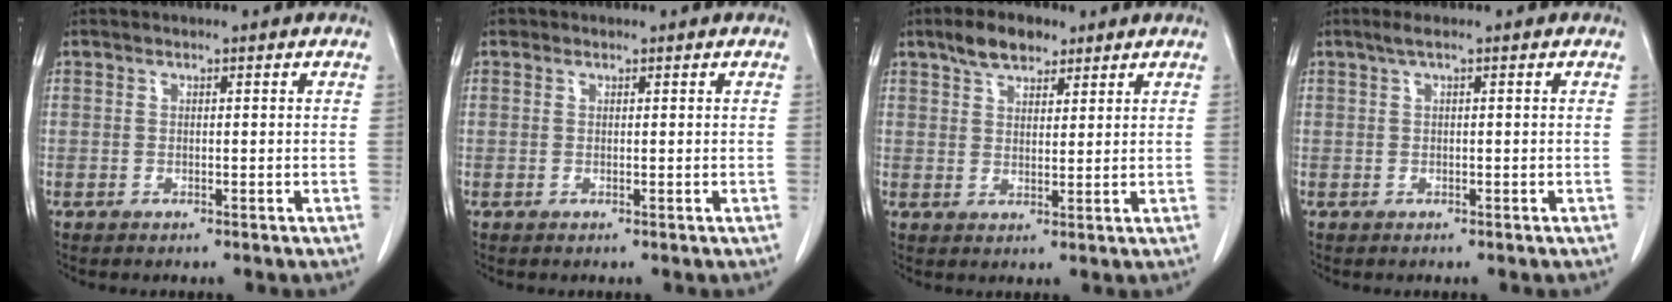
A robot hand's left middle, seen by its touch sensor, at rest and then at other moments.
{"total": 0.0}
{"total": 5.1, "force": [3.6, 2.5, 2.5], "torque": [-0.045, 0.012, 0.065]}
{"total": 1.1, "force": [0.6, -0.1, 1.0], "torque": [-0.023, 0.012, 0.012]}